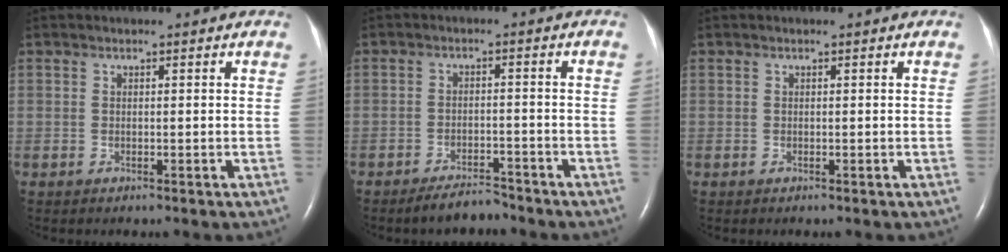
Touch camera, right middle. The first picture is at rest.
{"total": 3.8, "force": [-3.6, 0.8, 1.1], "torque": [-0.025, -0.008, -0.061]}
{"total": 0.0}